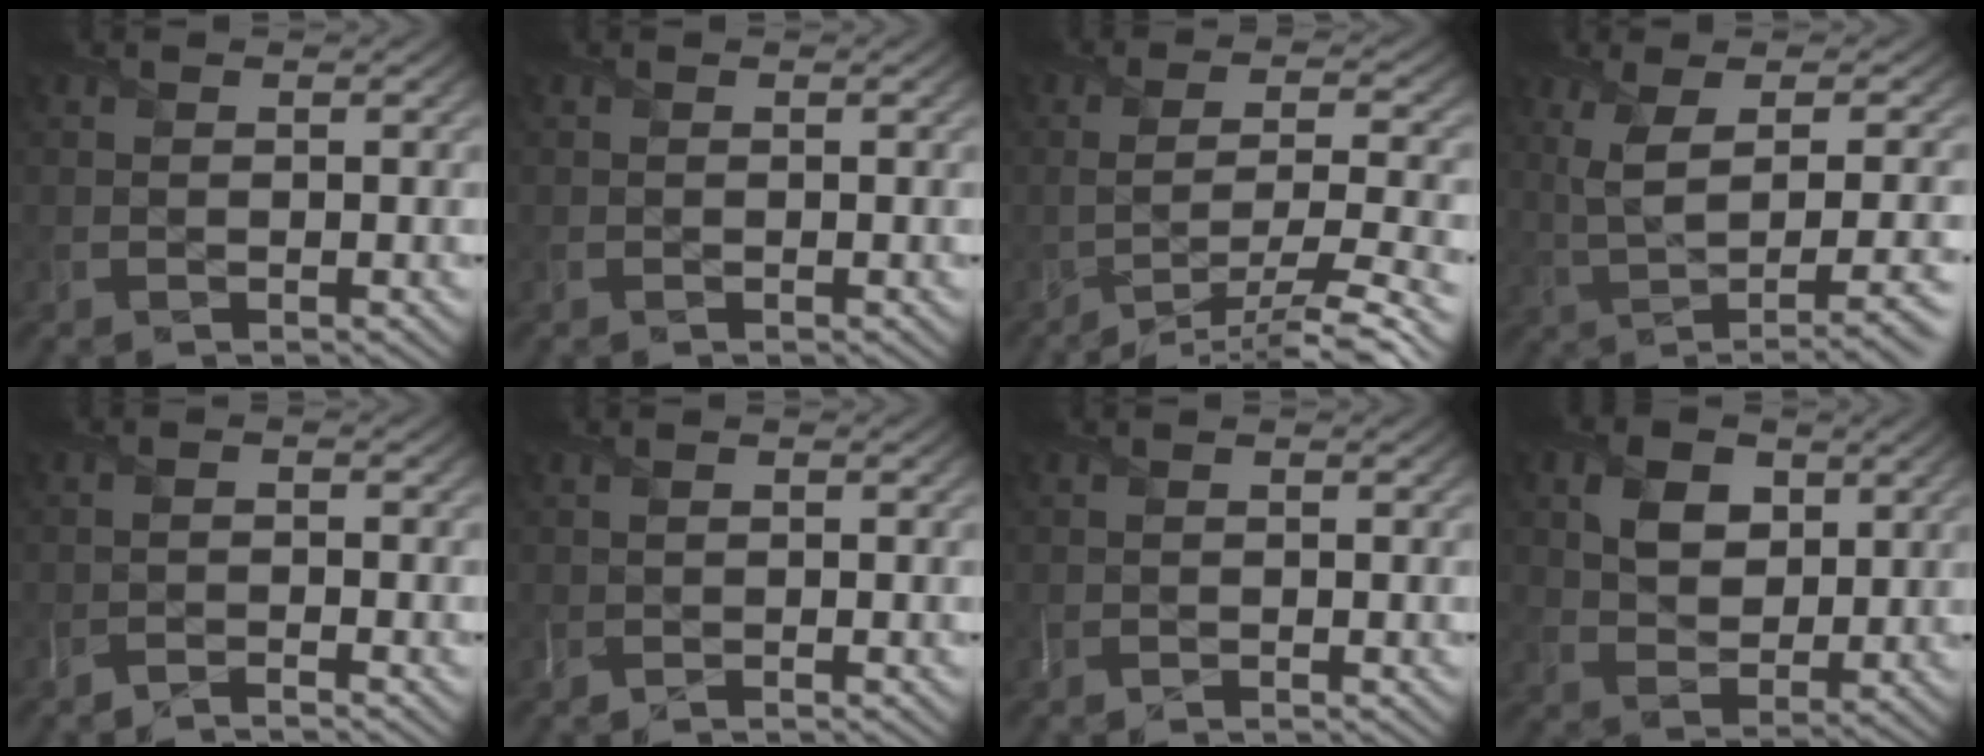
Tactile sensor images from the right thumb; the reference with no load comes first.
{"total": 0.0}
{"total": 9.5, "force": [-5.3, 2.0, 7.7], "torque": [-0.124, 0.001, -0.083]}
{"total": 8.3, "force": [0.8, 2.5, 7.9], "torque": [-0.124, 0.010, 0.015]}
{"total": 1.5, "force": [-1.3, -0.1, 0.7], "torque": [-0.011, 0.001, -0.034]}
{"total": 0.5, "force": [-0.1, 0.1, 0.5], "torque": [-0.013, 0.005, -0.003]}
{"total": 0.0}
{"total": 6.2, "force": [2.5, 4.3, 3.7], "torque": [-0.081, -0.005, 0.041]}